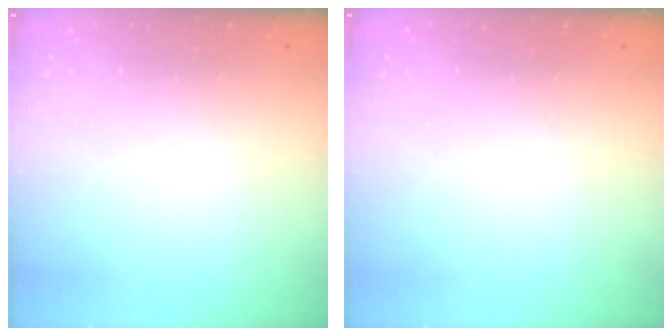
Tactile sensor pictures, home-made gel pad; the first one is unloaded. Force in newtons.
{"total": 0.0}